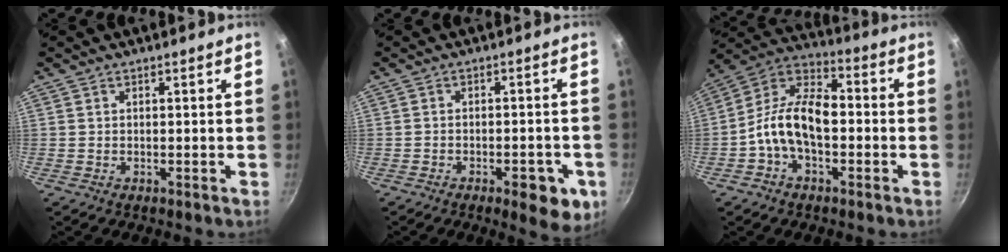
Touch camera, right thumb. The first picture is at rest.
{"total": 7.6, "force": [-3.5, 3.0, 6.0], "torque": [-0.061, 0.011, -0.042]}
{"total": 13.8, "force": [-2.1, 8.2, 11.0], "torque": [-0.194, 0.044, -0.046]}